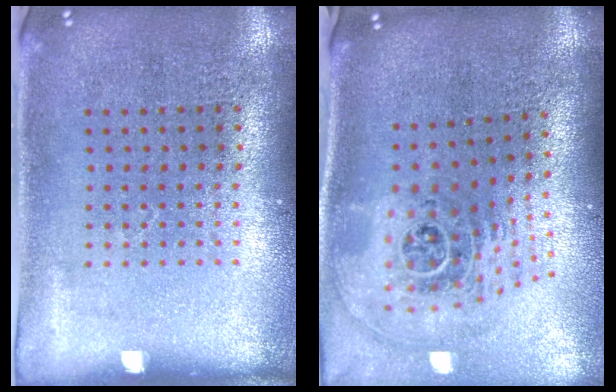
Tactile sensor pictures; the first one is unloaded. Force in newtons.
{"total": 2.7, "press": 1.9, "slide": 1.9}